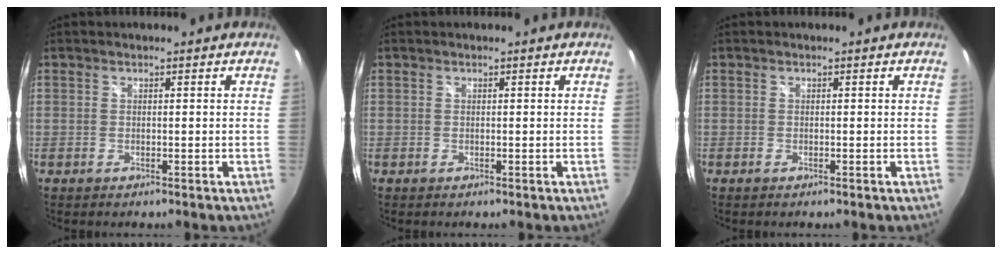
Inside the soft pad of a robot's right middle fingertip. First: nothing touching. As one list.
[{"total": 0.0}, {"total": 0.0}]